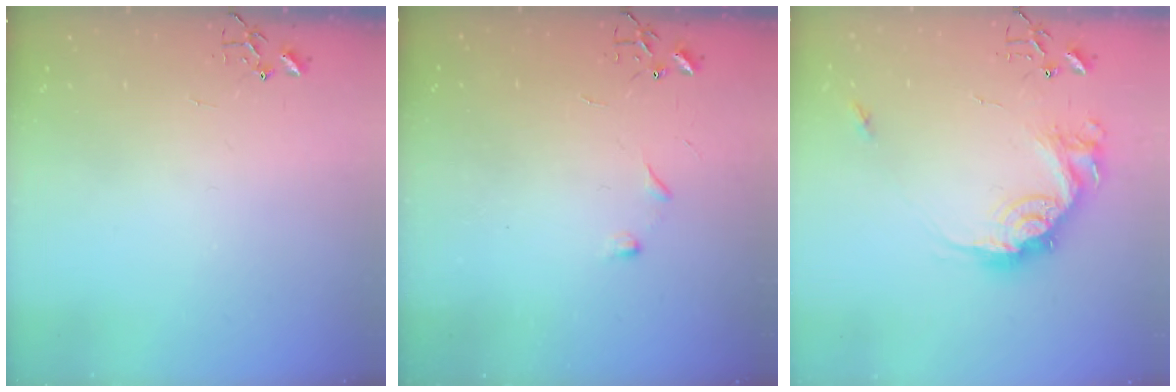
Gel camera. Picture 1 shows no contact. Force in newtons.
{"total": 4.3, "press": 4.3, "slide": 0.6}
{"total": 16.6, "press": 16.6, "slide": 0.9}